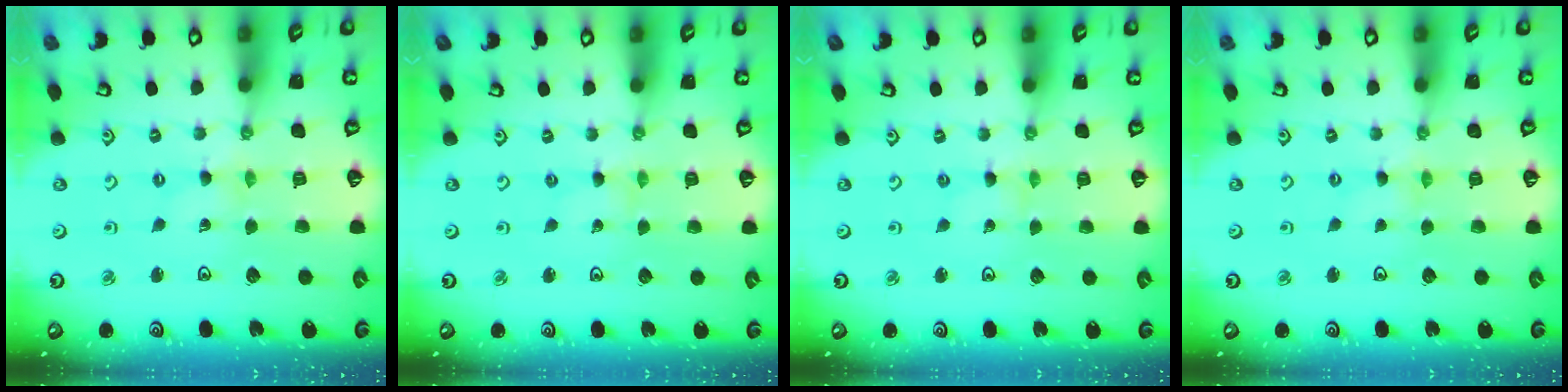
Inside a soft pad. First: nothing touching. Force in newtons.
{"total": 0.0}
{"total": 0.0}
{"total": 0.0}